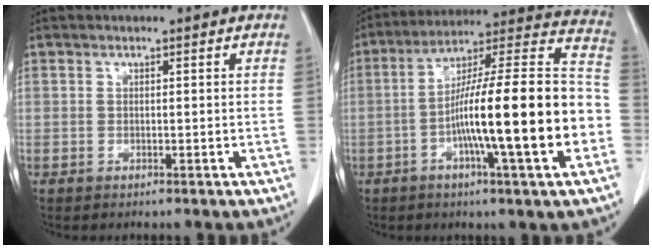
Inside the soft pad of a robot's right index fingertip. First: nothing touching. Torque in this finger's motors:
{"motor_torque": [1.74, -0.40, 1.05, 0.21]}